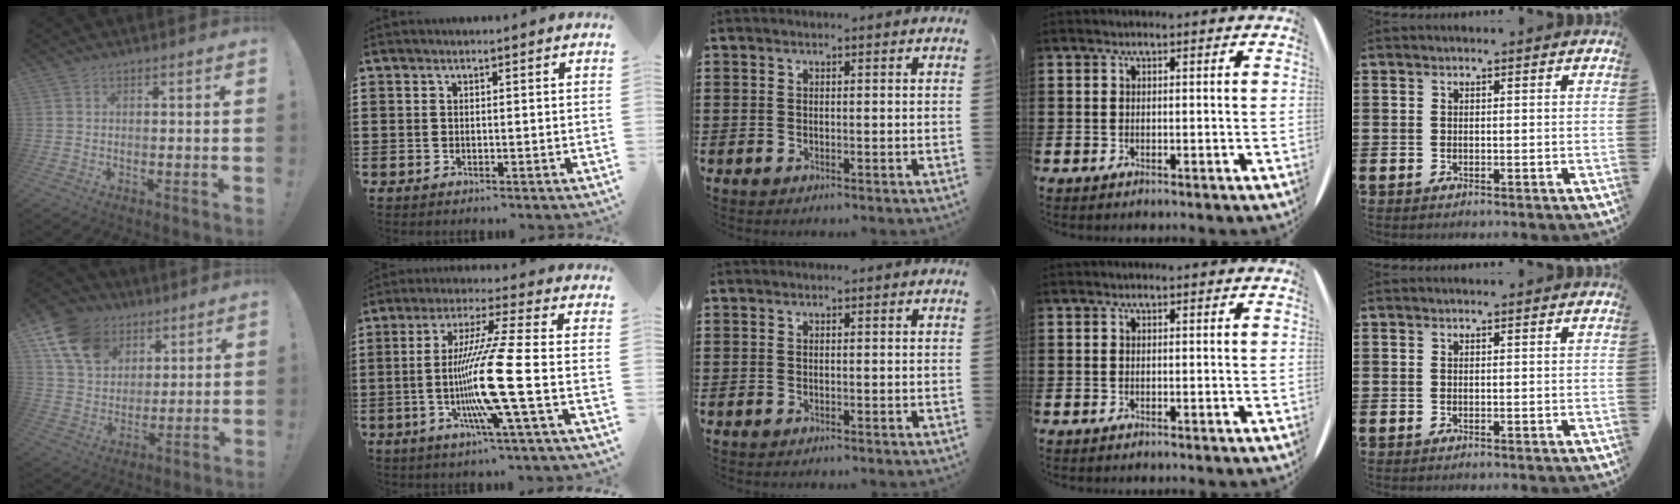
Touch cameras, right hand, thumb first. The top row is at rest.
{"thumb": {"total": 14.3, "force": [7.7, 10.4, 6.1], "torque": [-0.102, -0.039, 0.152]}, "index": {"total": 13.7, "force": [-3.3, -0.9, 13.3], "torque": [-0.276, -0.026, -0.078]}}